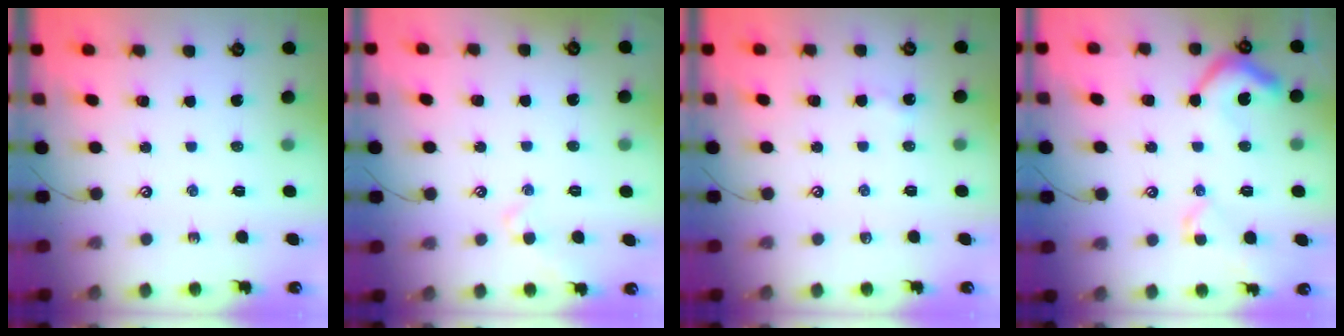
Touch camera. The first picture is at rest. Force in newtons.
{"total": 1.6, "press": 1.5, "slide": 0.4}
{"total": 1.1, "press": 1.0, "slide": 0.2}
{"total": 8.8, "press": 8.7, "slide": 1.1}